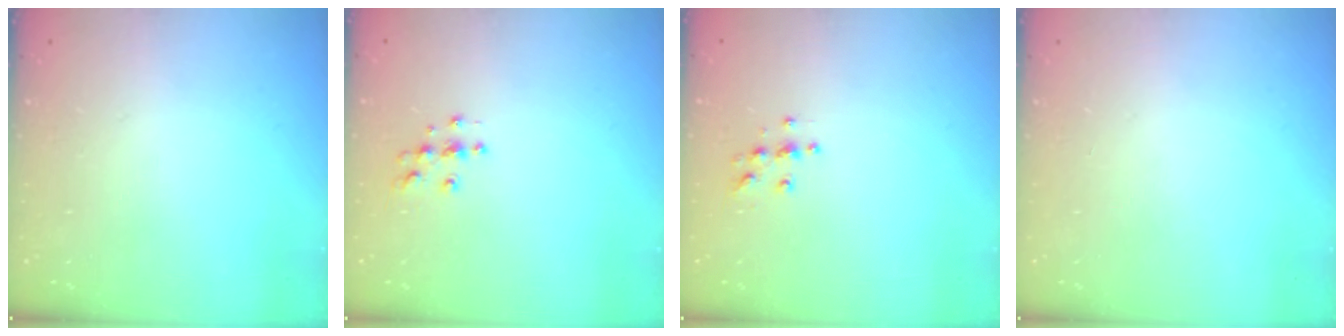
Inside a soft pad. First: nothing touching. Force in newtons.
{"total": 5.1, "press": 5.1, "slide": 0.3}
{"total": 4.9, "press": 4.9, "slide": 0.2}
{"total": 0.0}